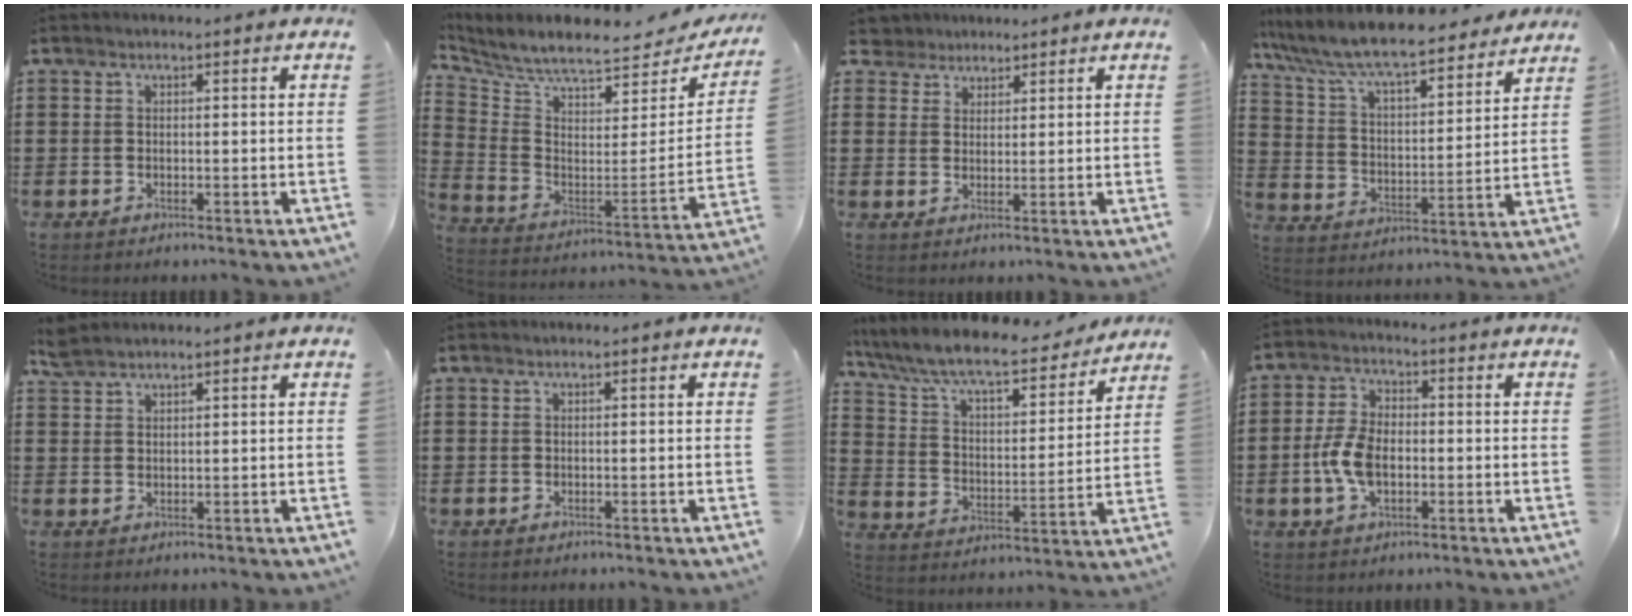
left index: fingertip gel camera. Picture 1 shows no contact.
{"total": 6.6, "force": [5.9, 0.6, 2.7], "torque": [-0.086, -0.058, 0.098]}
{"total": 3.3, "force": [2.8, 1.8, 0.1], "torque": [-0.019, 0.005, 0.053]}
{"total": 8.3, "force": [7.5, 0.8, 3.5], "torque": [-0.101, -0.050, 0.123]}
{"total": 2.3, "force": [2.1, 0.4, 0.8], "torque": [-0.021, 0.000, 0.042]}
{"total": 0.0}
{"total": 9.1, "force": [8.1, 0.9, 4.0], "torque": [-0.111, -0.053, 0.135]}
{"total": 6.8, "force": [-1.3, 3.9, 5.5], "torque": [-0.131, -0.001, -0.030]}